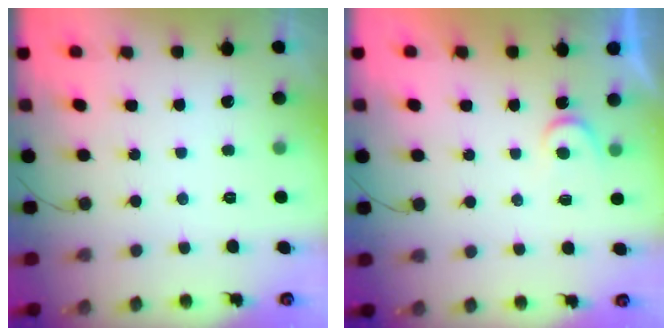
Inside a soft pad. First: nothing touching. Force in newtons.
{"total": 3.7, "press": 3.6, "slide": 0.4}